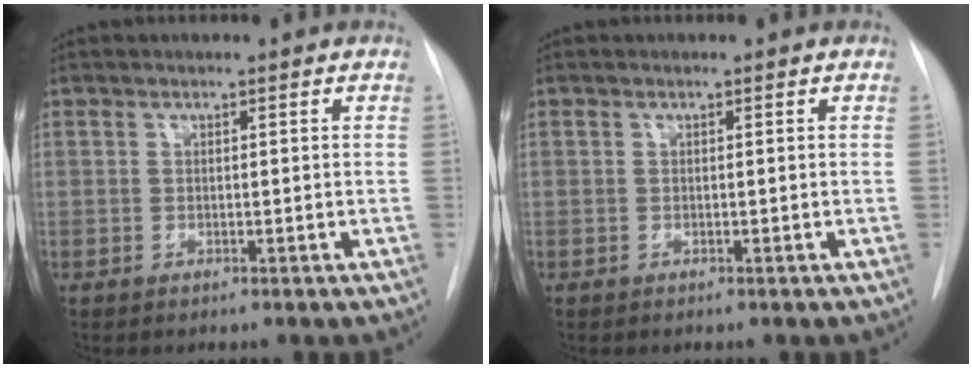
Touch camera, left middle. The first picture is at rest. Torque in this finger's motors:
{"motor_torque": [0.00, 0.00, 0.00, 0.00]}